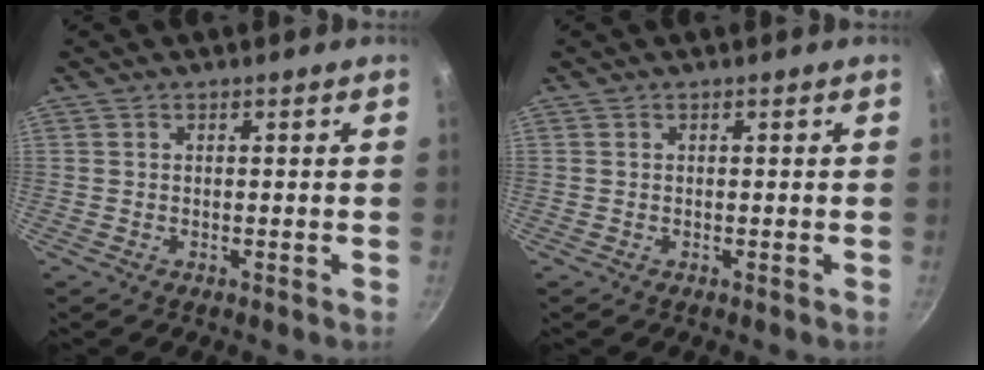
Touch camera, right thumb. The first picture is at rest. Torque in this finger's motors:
{"motor_torque": [0.03, 0.02, -0.05, -0.04, 0.00]}